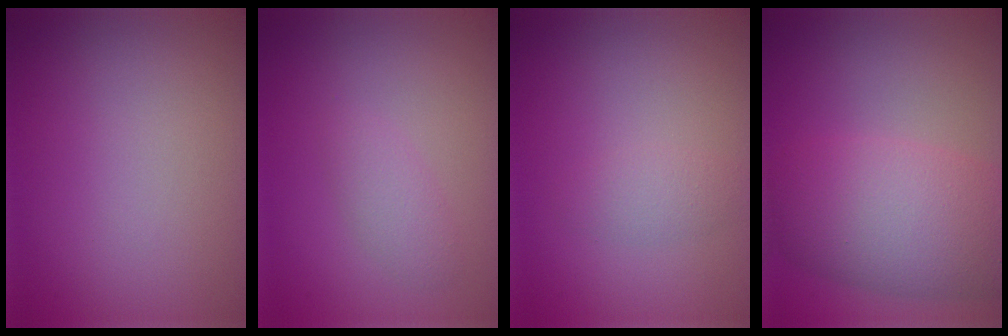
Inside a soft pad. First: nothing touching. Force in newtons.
{"total": 1.6, "press": 1.6, "slide": 0.1}
{"total": 1.4, "press": 1.4, "slide": 0.1}
{"total": 8.2, "press": 8.2, "slide": 0.4}